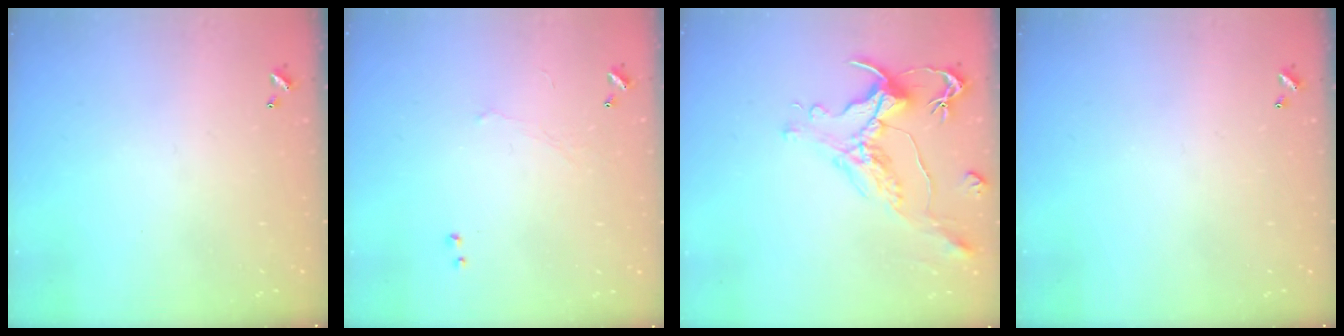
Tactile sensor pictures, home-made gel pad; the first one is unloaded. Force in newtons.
{"total": 0.7, "press": 0.3, "slide": 0.6}
{"total": 1.5, "press": 0.9, "slide": 1.2}
{"total": 0.0}